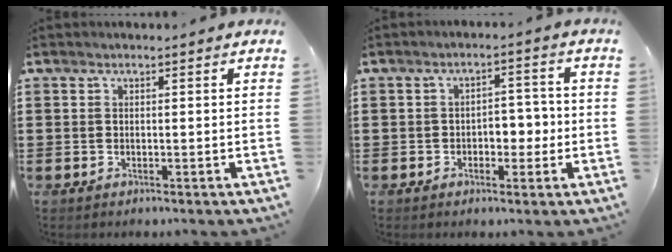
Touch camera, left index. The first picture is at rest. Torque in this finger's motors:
{"motor_torque": [0.31, -0.14, 0.07, 0.06]}